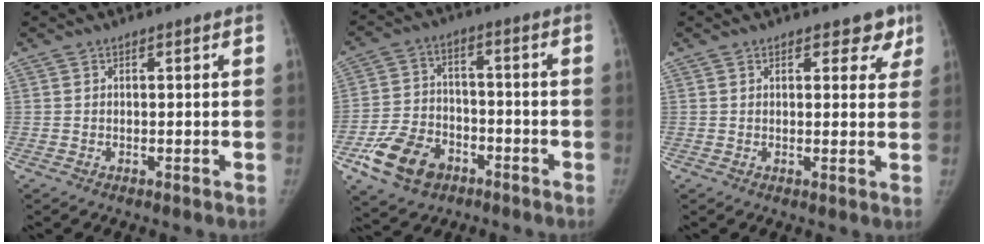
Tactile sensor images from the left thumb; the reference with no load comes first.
{"total": 12.4, "force": [-6.6, 8.4, 6.4], "torque": [-0.102, 0.030, -0.114]}
{"total": 4.4, "force": [2.9, 2.5, 2.2], "torque": [0.013, -0.011, 0.029]}